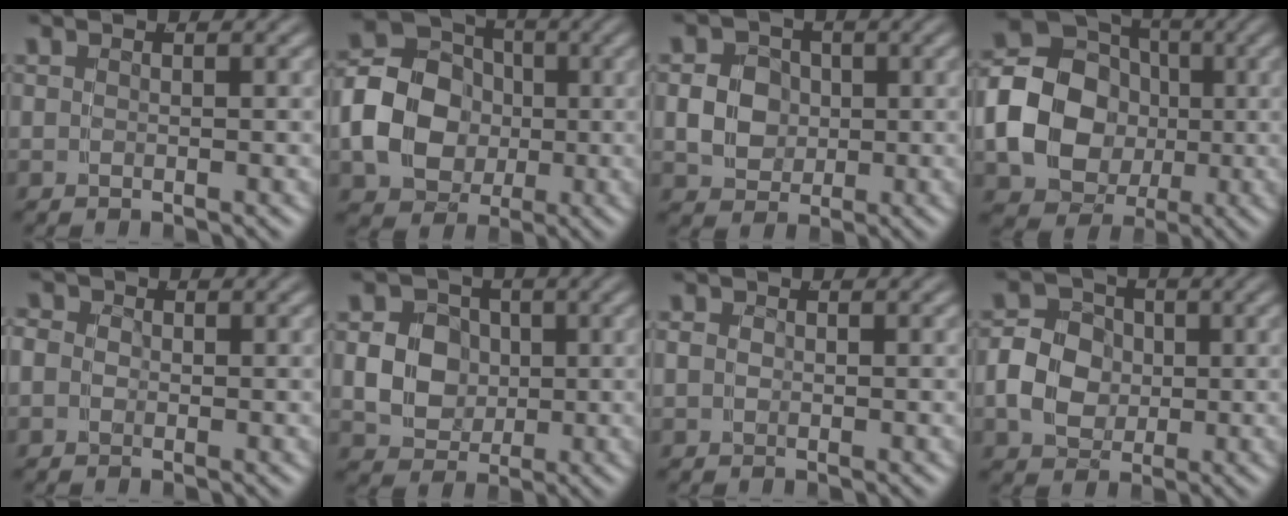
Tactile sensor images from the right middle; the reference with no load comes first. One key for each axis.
{"total": 11.8, "fx": -0.1, "fy": 10.1, "fz": 6.2, "tx": -0.126, "ty": -0.018, "tz": -0.004}
{"total": 5.5, "fx": -0.1, "fy": 4.8, "fz": 2.6, "tx": -0.044, "ty": -0.014, "tz": 0.003}
{"total": 13.7, "fx": 0.1, "fy": 11.7, "fz": 7.1, "tx": -0.157, "ty": -0.027, "tz": 0.002}
{"total": 3.1, "fx": -0.1, "fy": 2.8, "fz": 1.2, "tx": -0.038, "ty": -0.008, "tz": -0.009}
{"total": 8.1, "fx": 0.1, "fy": 7.3, "fz": 3.6, "tx": -0.076, "ty": -0.024, "tz": 0.005}
{"total": 1.4, "fx": -0.2, "fy": 1.2, "fz": 0.7, "tx": -0.022, "ty": -0.011, "tz": -0.001}
{"total": 7.6, "fx": -0.5, "fy": 6.5, "fz": 3.9, "tx": -0.075, "ty": -0.010, "tz": -0.011}